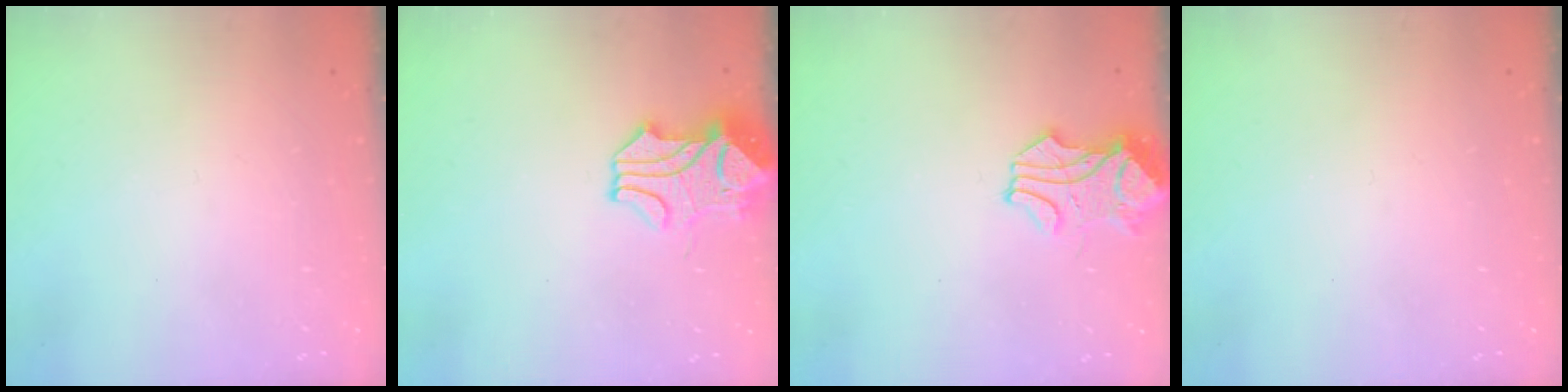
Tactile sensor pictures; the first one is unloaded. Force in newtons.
{"total": 2.8, "press": 2.5, "slide": 1.1}
{"total": 1.6, "press": 1.4, "slide": 0.8}
{"total": 0.0}